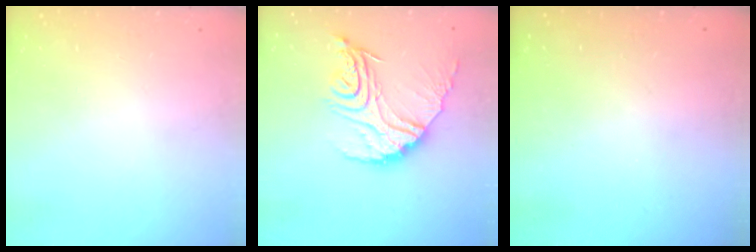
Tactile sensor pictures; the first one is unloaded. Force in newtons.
{"total": 17.3, "press": 17.2, "slide": 1.5}
{"total": 3.2, "press": 3.2, "slide": 0.3}